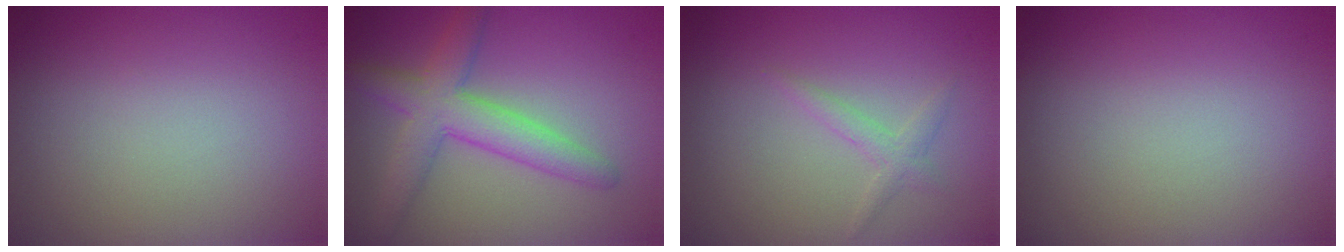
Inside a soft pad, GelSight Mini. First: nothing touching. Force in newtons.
{"total": 4.8, "press": 4.8, "slide": 0.2}
{"total": 1.3, "press": 1.3, "slide": 0.0}
{"total": 0.0}